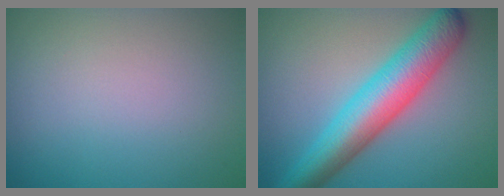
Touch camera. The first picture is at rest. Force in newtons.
{"total": 7.4, "press": 7.4, "slide": 0.1}